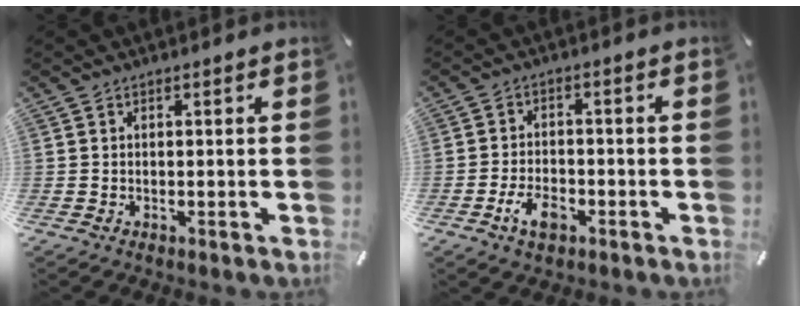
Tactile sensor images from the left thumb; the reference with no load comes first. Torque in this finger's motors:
{"motor_torque": [0.27, 1.86, 0.03, 0.08, 0.10]}